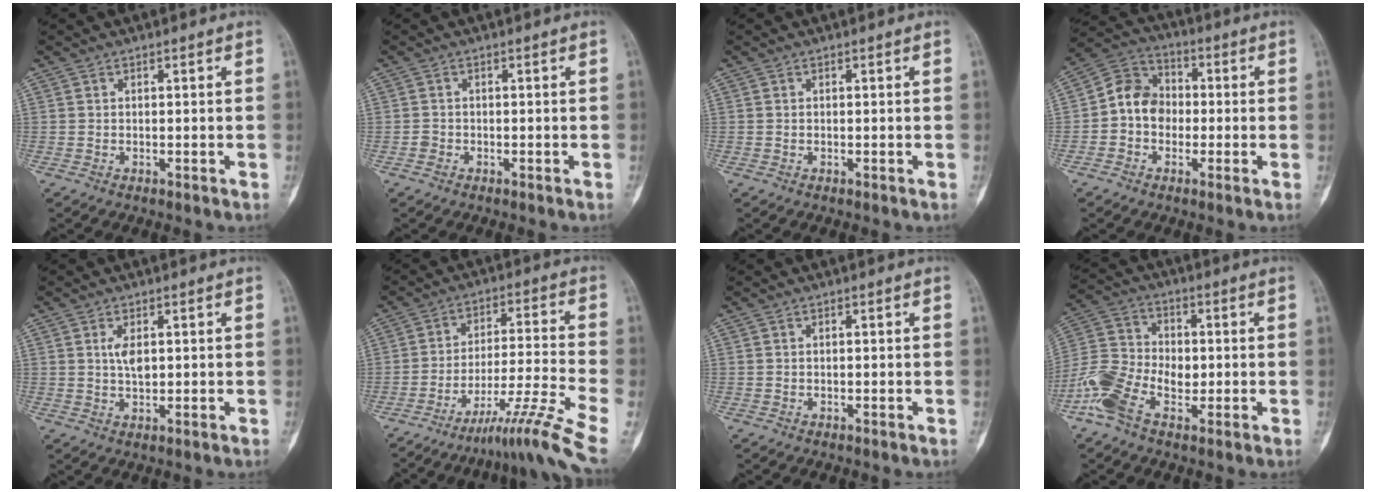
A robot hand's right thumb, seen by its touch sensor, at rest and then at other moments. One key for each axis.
{"total": 0.9, "fx": -0.4, "fy": 0.7, "fz": 0.2, "tx": 0.004, "ty": 0.004, "tz": -0.012}
{"total": 0.0}
{"total": 9.0, "fx": -1.0, "fy": 7.5, "fz": 4.8, "tx": -0.063, "ty": 0.033, "tz": -0.037}
{"total": 3.2, "fx": 0.7, "fy": 1.6, "fz": 2.8, "tx": -0.049, "ty": -0.007, "tz": 0.013}
{"total": 12.8, "fx": -9.1, "fy": -1.2, "fz": 8.9, "tx": -0.159, "ty": 0.072, "tz": -0.147}
{"total": 0.0}
{"total": 11.2, "fx": -3.6, "fy": 7.0, "fz": 8.0, "tx": -0.155, "ty": 0.025, "tz": -0.076}